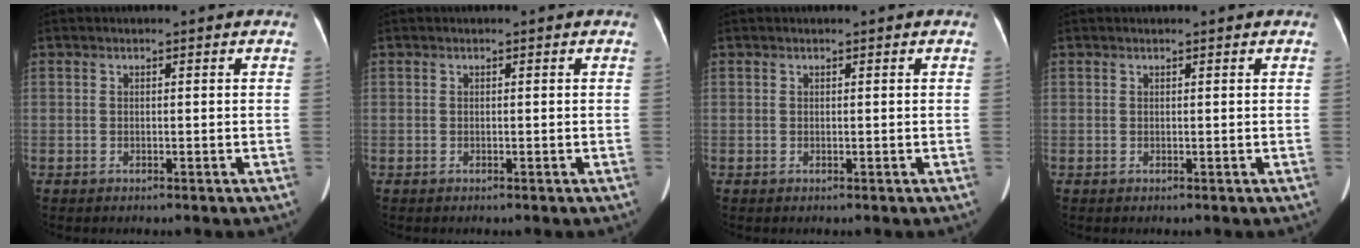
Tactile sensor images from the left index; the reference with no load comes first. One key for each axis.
{"total": 0.0}
{"total": 0.0}
{"total": 0.6, "fx": 0.6, "fy": 0.0, "fz": 0.2, "tx": -0.009, "ty": 0.007, "tz": 0.008}